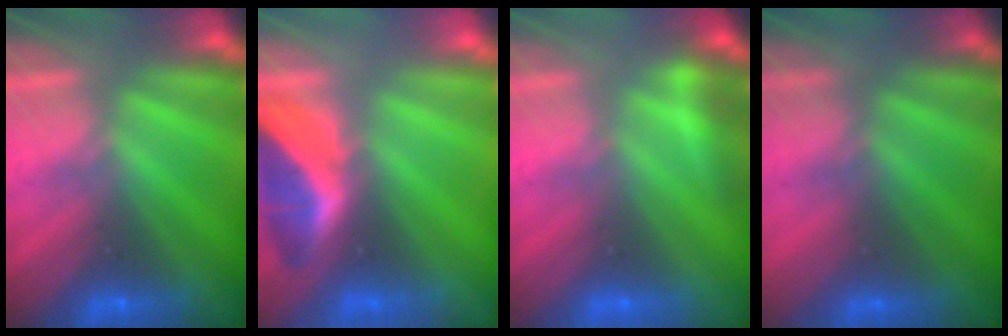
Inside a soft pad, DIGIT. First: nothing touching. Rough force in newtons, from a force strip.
{"total": 1.8}
{"total": 2.9}
{"total": 2.5}